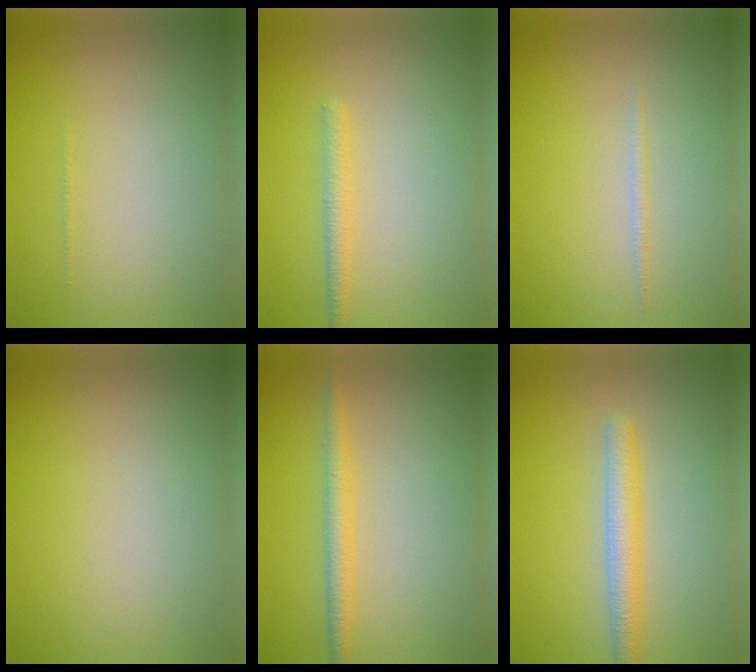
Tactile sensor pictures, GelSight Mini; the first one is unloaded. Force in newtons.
{"total": 1.6, "press": 1.6, "slide": 0.0}
{"total": 0.7, "press": 0.7, "slide": 0.1}
{"total": 0.0}
{"total": 2.1, "press": 2.1, "slide": 0.2}
{"total": 2.9, "press": 2.9, "slide": 0.0}